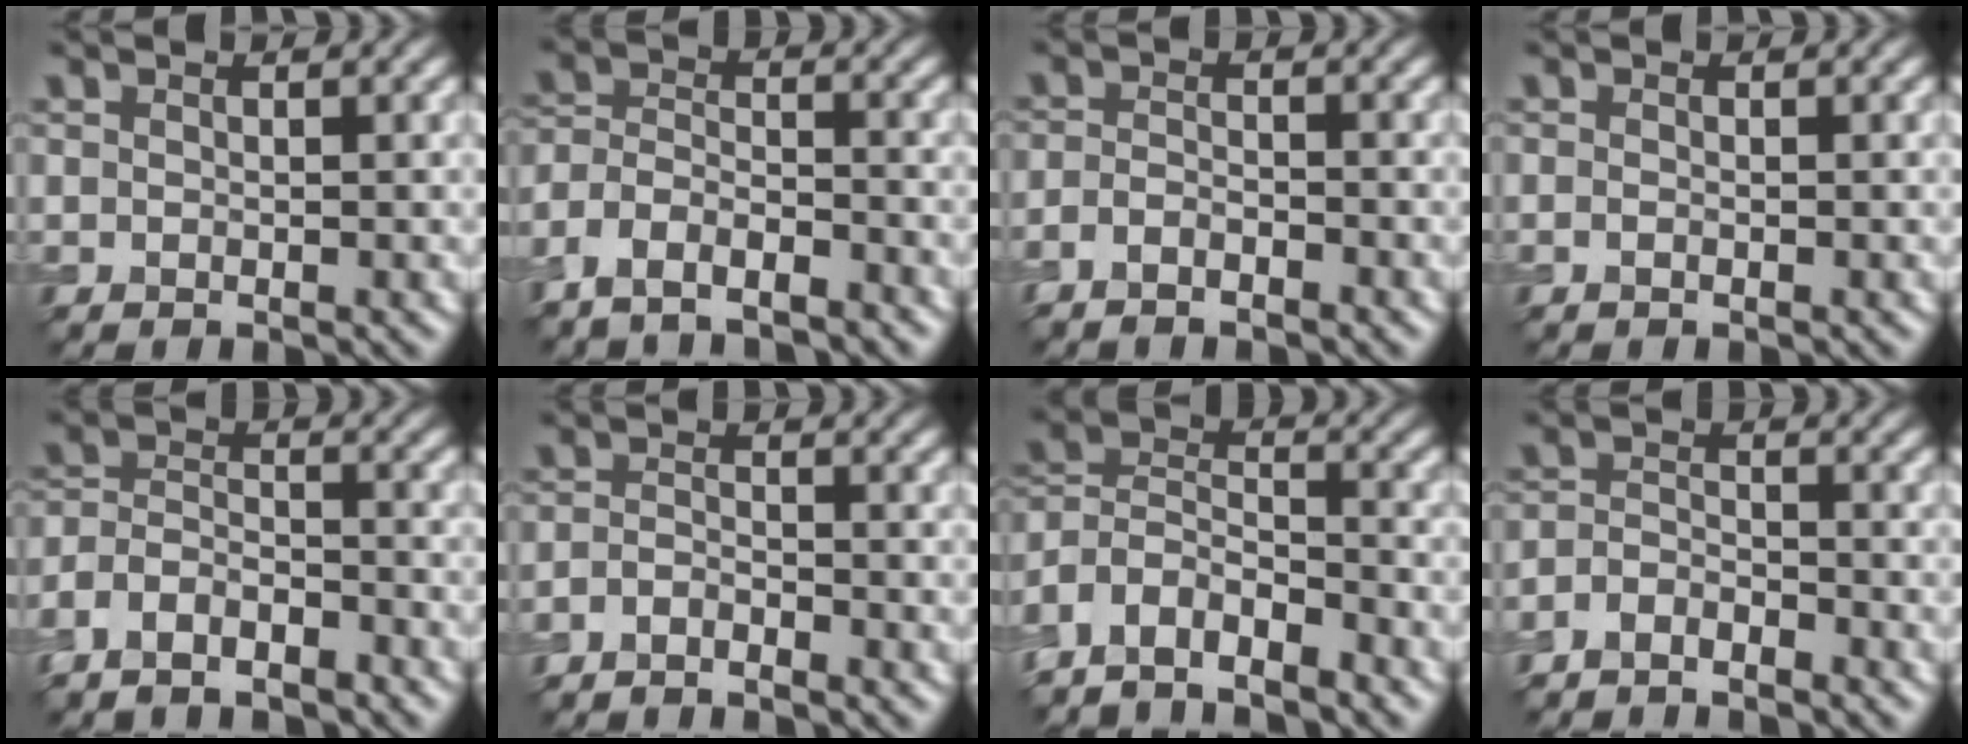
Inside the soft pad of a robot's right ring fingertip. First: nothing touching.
{"total": 4.5, "force": [-3.9, 1.7, 1.6], "torque": [-0.022, -0.003, -0.082]}
{"total": 2.0, "force": [-1.8, 0.5, 0.7], "torque": [-0.015, -0.002, -0.040]}
{"total": 0.0}
{"total": 4.9, "force": [-4.1, 2.0, 1.8], "torque": [-0.030, -0.003, -0.086]}
{"total": 1.8, "force": [-1.7, 0.2, 0.3], "torque": [-0.008, -0.002, -0.041]}
{"total": 6.5, "force": [-5.3, 2.6, 2.8], "torque": [-0.052, -0.004, -0.108]}
{"total": 2.8, "force": [-2.7, 0.7, 0.4], "torque": [-0.007, -0.003, -0.061]}